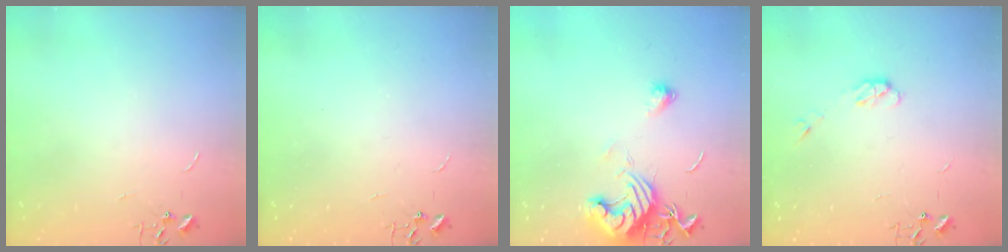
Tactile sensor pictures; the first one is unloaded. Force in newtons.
{"total": 0.0}
{"total": 12.8, "press": 12.7, "slide": 1.6}
{"total": 4.0, "press": 3.9, "slide": 0.9}